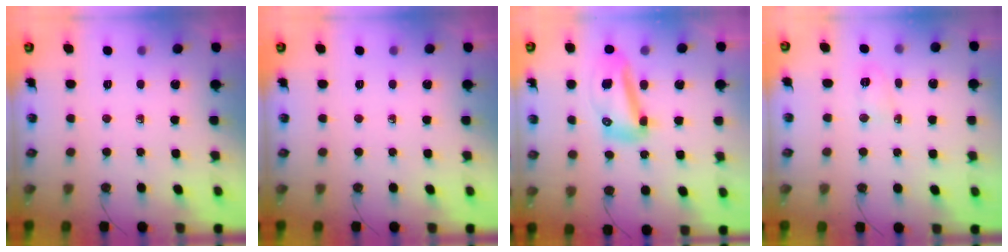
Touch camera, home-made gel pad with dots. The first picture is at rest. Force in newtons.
{"total": 0.0}
{"total": 12.4, "press": 12.2, "slide": 1.9}
{"total": 3.8, "press": 3.7, "slide": 1.0}